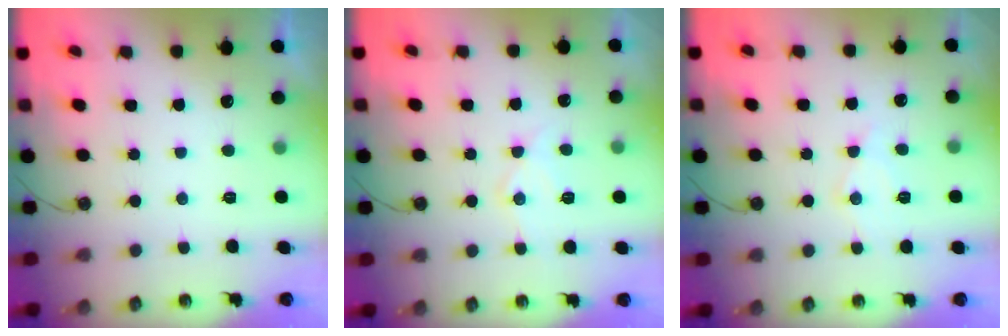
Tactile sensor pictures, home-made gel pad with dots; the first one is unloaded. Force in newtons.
{"total": 9.3, "press": 9.3, "slide": 0.7}
{"total": 9.1, "press": 9.0, "slide": 0.8}